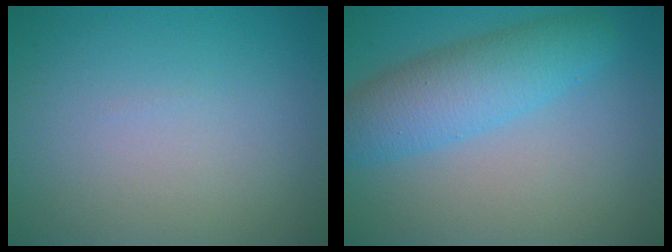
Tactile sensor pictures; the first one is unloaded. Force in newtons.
{"total": 5.6, "press": 5.6, "slide": 0.1}